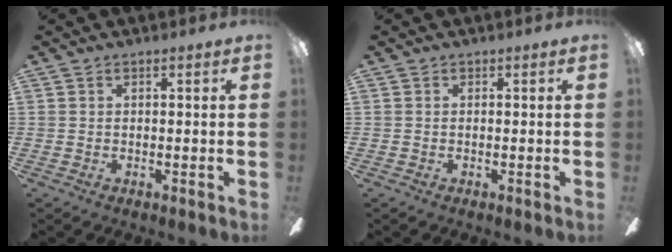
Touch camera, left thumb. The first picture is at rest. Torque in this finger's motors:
{"motor_torque": [0.00, 0.00, 0.02, -0.02, 0.00]}